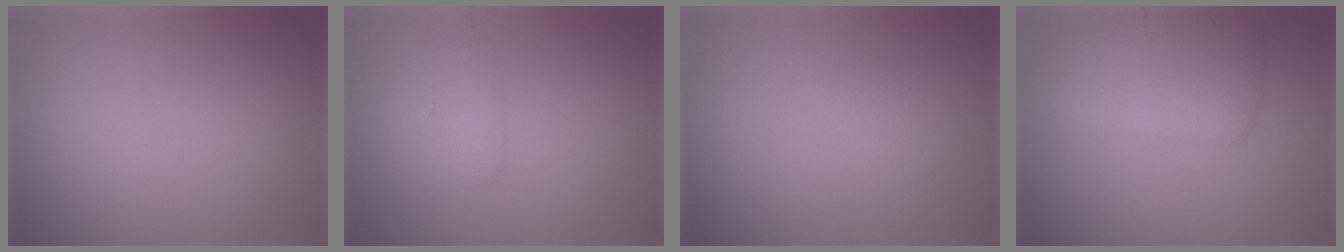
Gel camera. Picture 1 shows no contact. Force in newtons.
{"total": 2.3, "press": 2.3, "slide": 0.1}
{"total": 0.9, "press": 0.9, "slide": 0.1}
{"total": 5.1, "press": 5.1, "slide": 0.2}